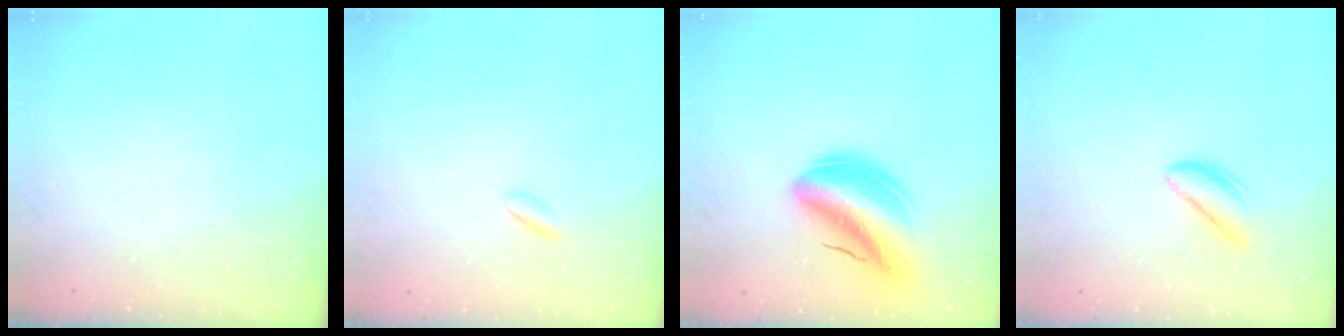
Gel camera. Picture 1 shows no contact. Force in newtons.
{"total": 0.7, "press": 0.5, "slide": 0.5}
{"total": 11.9, "press": 11.2, "slide": 3.8}
{"total": 4.9, "press": 4.9, "slide": 0.6}